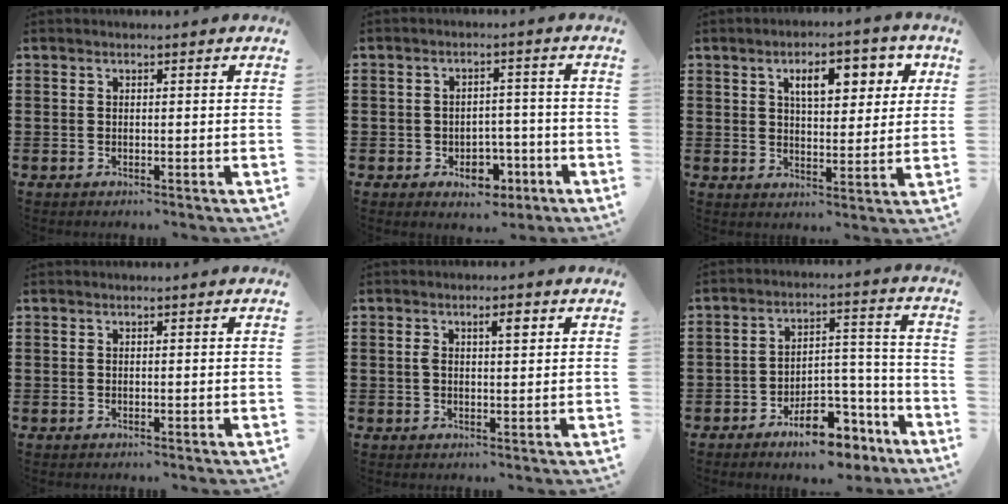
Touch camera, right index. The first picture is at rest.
{"total": 4.5, "force": [-2.3, 3.3, 2.1], "torque": [-0.032, 0.007, -0.043]}
{"total": 7.5, "force": [3.2, 3.2, 6.0], "torque": [-0.088, -0.003, 0.044]}
{"total": 0.0}
{"total": 2.8, "force": [0.8, 0.8, 2.6], "torque": [-0.037, -0.001, 0.008]}
{"total": 9.6, "force": [-7.1, 4.7, 4.5], "torque": [-0.051, 0.045, -0.124]}